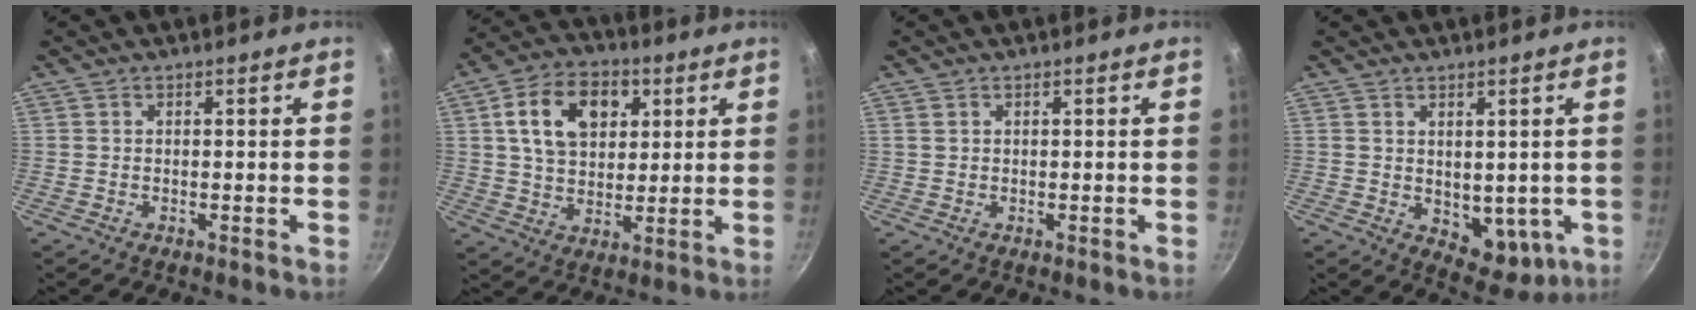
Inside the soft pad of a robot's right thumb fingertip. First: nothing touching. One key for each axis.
{"total": 14.0, "fx": 4.3, "fy": 9.7, "fz": 9.1, "tx": -0.126, "ty": 0.002, "tz": 0.065}
{"total": 0.7, "fx": 0.4, "fy": 0.6, "fz": 0.2, "tx": -0.002, "ty": 0.002, "tz": 0.005}
{"total": 8.0, "fx": -0.1, "fy": 5.2, "fz": 6.1, "tx": -0.059, "ty": -0.022, "tz": 0.014}